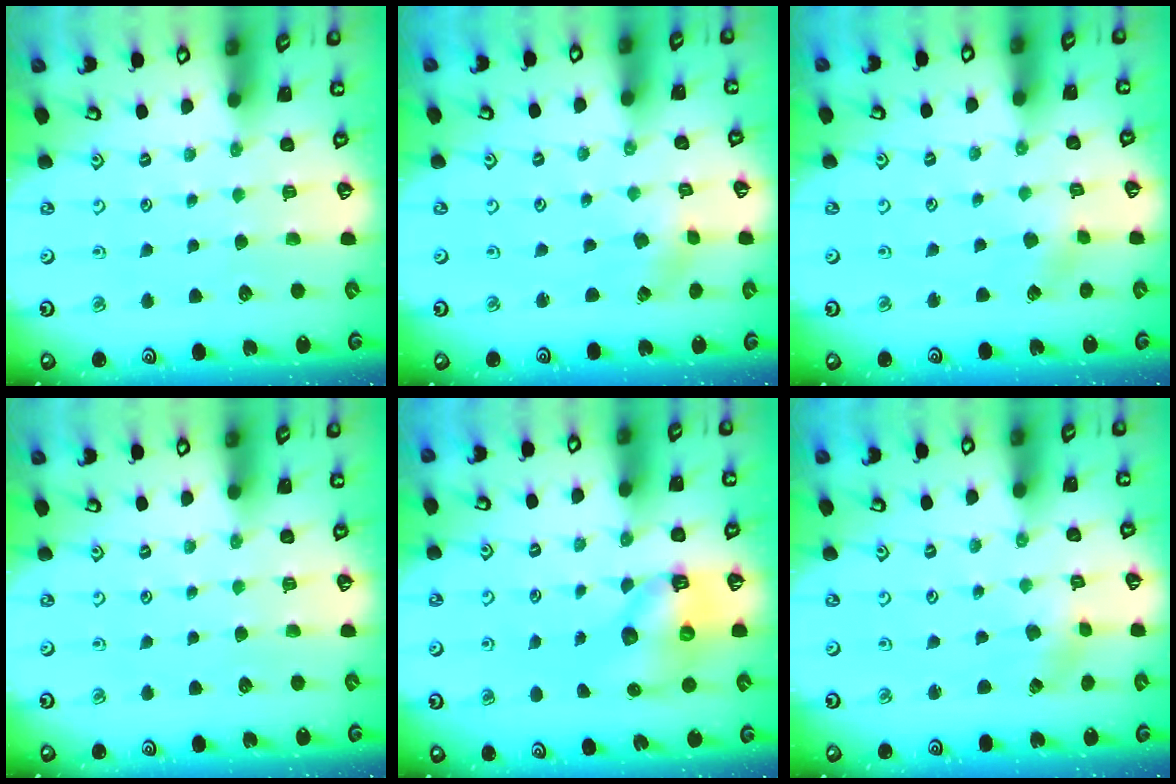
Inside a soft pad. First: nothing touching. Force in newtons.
{"total": 0.7, "press": 0.7, "slide": 0.2}
{"total": 2.6, "press": 2.4, "slide": 0.9}
{"total": 0.0}
{"total": 9.8, "press": 9.7, "slide": 1.7}
{"total": 0.7, "press": 0.7, "slide": 0.2}